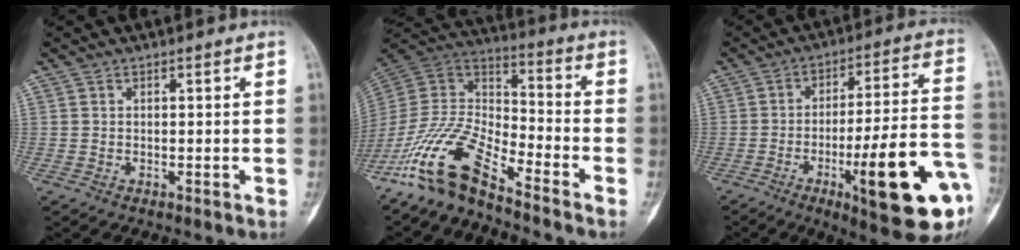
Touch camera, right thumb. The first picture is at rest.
{"total": 14.3, "force": [-10.8, 4.4, 8.2], "torque": [-0.153, 0.081, -0.218]}
{"total": 21.6, "force": [-7.8, 4.2, 19.7], "torque": [-0.248, 0.023, -0.105]}